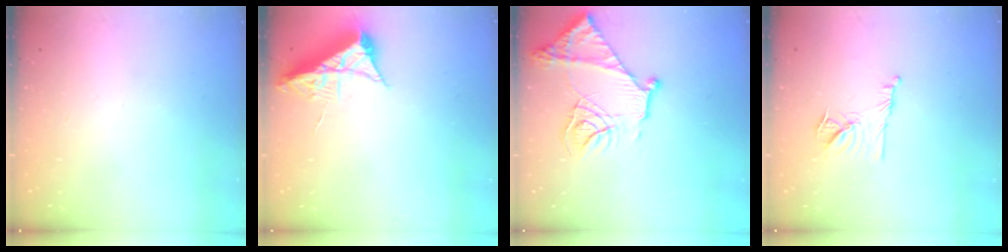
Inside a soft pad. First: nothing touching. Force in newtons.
{"total": 7.1, "press": 7.1, "slide": 0.8}
{"total": 18.2, "press": 18.2, "slide": 1.1}
{"total": 9.6, "press": 9.6, "slide": 0.9}